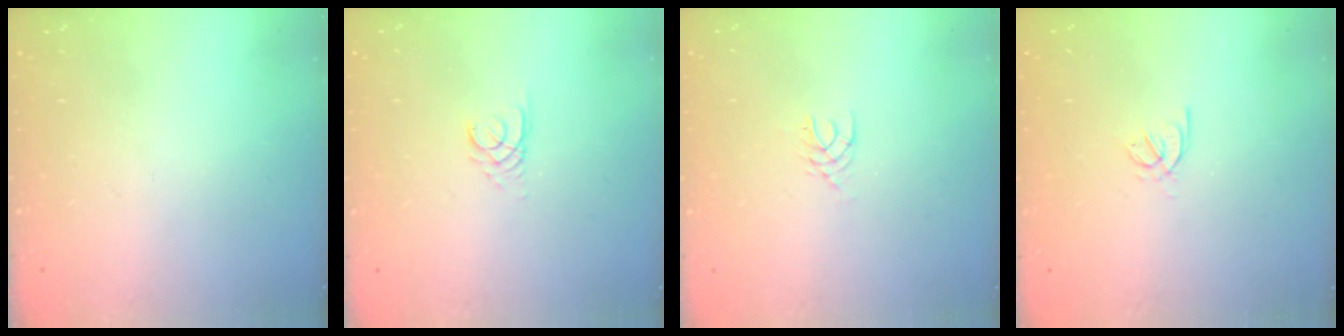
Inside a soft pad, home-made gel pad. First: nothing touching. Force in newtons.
{"total": 2.6, "press": 2.6, "slide": 0.3}
{"total": 3.1, "press": 3.0, "slide": 0.4}
{"total": 2.4, "press": 2.4, "slide": 0.5}